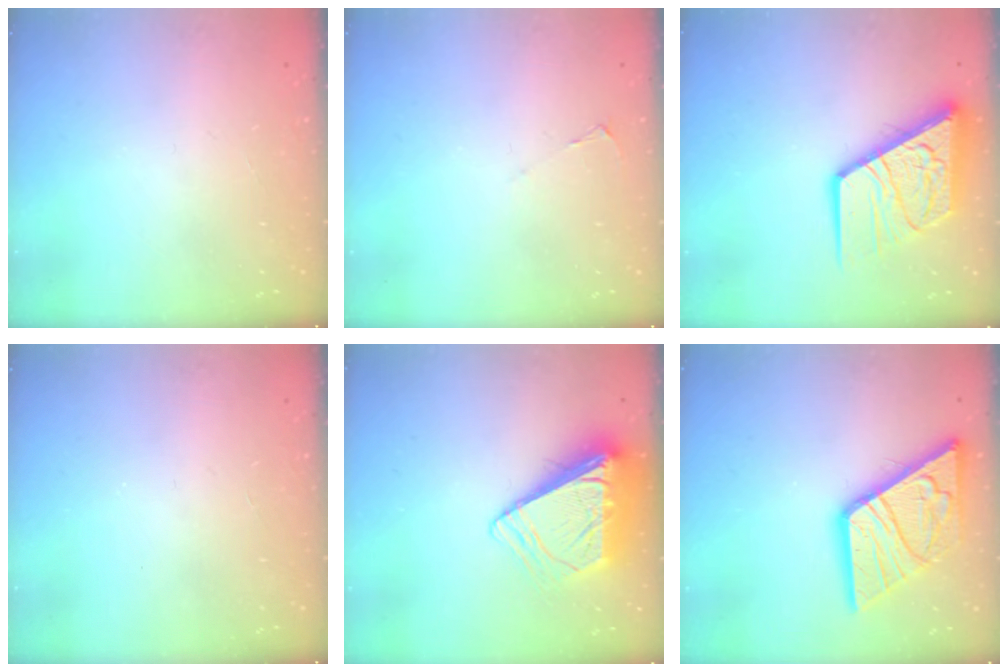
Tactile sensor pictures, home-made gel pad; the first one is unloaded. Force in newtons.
{"total": 1.7, "press": 1.7, "slide": 0.3}
{"total": 20.6, "press": 20.5, "slide": 1.9}
{"total": 0.0}
{"total": 10.4, "press": 10.3, "slide": 1.4}
{"total": 17.1, "press": 17.0, "slide": 1.8}